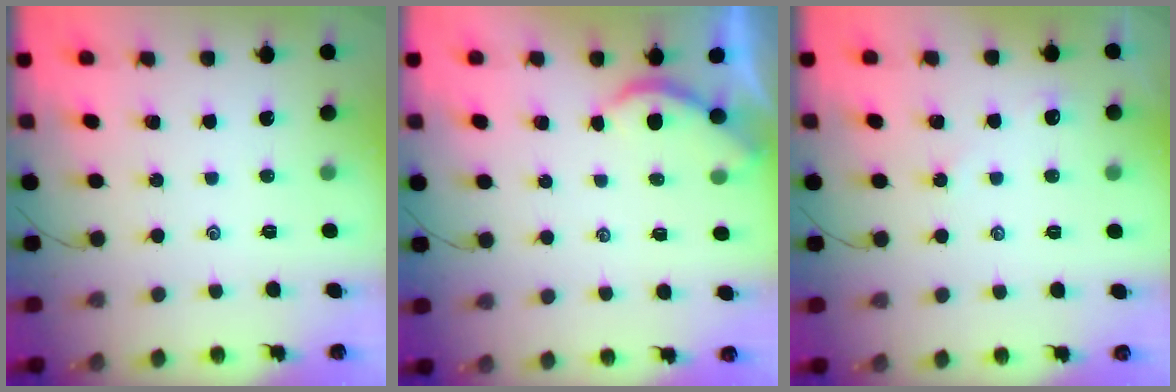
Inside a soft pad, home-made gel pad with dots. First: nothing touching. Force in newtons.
{"total": 2.0, "press": 2.0, "slide": 0.1}
{"total": 2.3, "press": 2.3, "slide": 0.3}